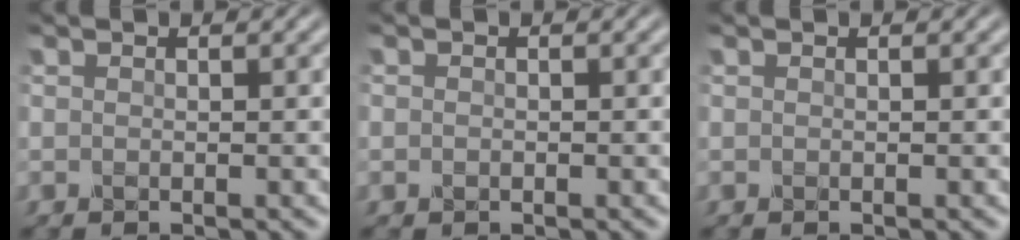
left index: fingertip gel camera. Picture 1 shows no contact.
{"total": 0.5, "force": [-0.2, 0.5, 0.1], "torque": [-0.002, 0.001, -0.005]}
{"total": 0.0}